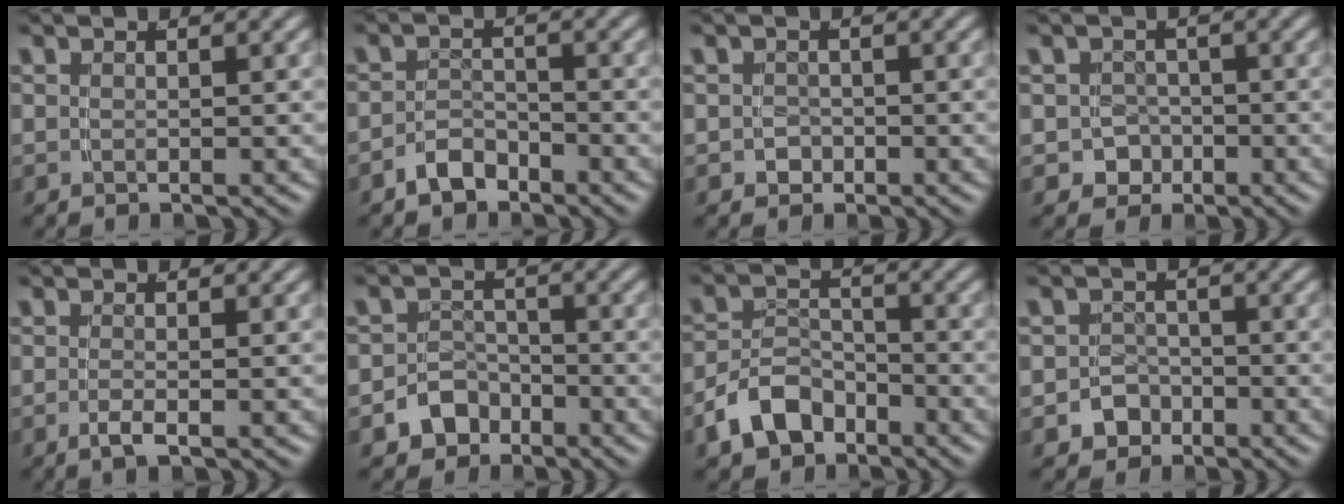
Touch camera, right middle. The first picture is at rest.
{"total": 2.8, "force": [-2.5, 1.2, 0.7], "torque": [-0.009, -0.001, -0.045]}
{"total": 1.9, "force": [-0.8, 1.8, 0.3], "torque": [-0.012, -0.010, -0.013]}
{"total": 6.8, "force": [-1.8, 6.3, 1.5], "torque": [-0.053, -0.029, -0.031]}
{"total": 1.4, "force": [-0.8, -0.1, 1.1], "torque": [-0.028, -0.003, -0.014]}
{"total": 5.0, "force": [-2.7, 4.1, 0.8], "torque": [-0.031, -0.013, -0.049]}
{"total": 4.6, "force": [-2.9, 3.0, 2.0], "torque": [-0.028, 0.001, -0.054]}
{"total": 5.4, "force": [-2.2, 4.8, 0.8], "torque": [-0.028, -0.012, -0.043]}